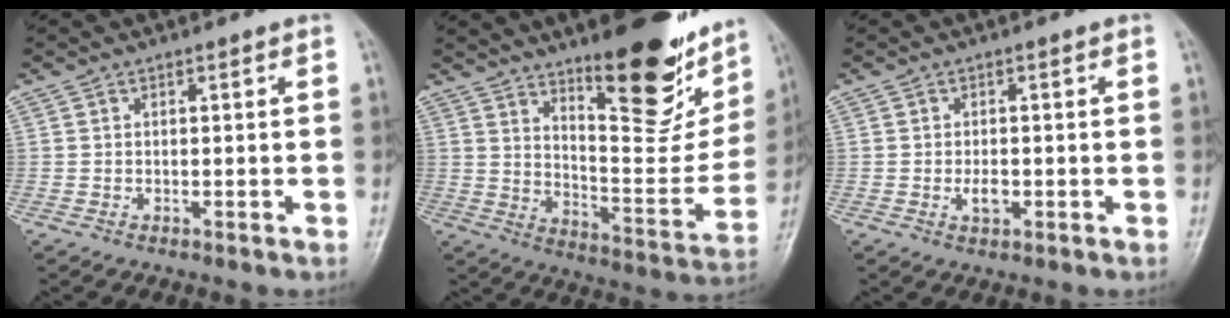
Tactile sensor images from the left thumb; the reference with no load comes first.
{"total": 23.4, "force": [15.0, 7.6, 16.2], "torque": [-0.178, -0.092, 0.227]}
{"total": 2.5, "force": [-0.6, 1.4, 2.0], "torque": [-0.033, 0.000, -0.009]}